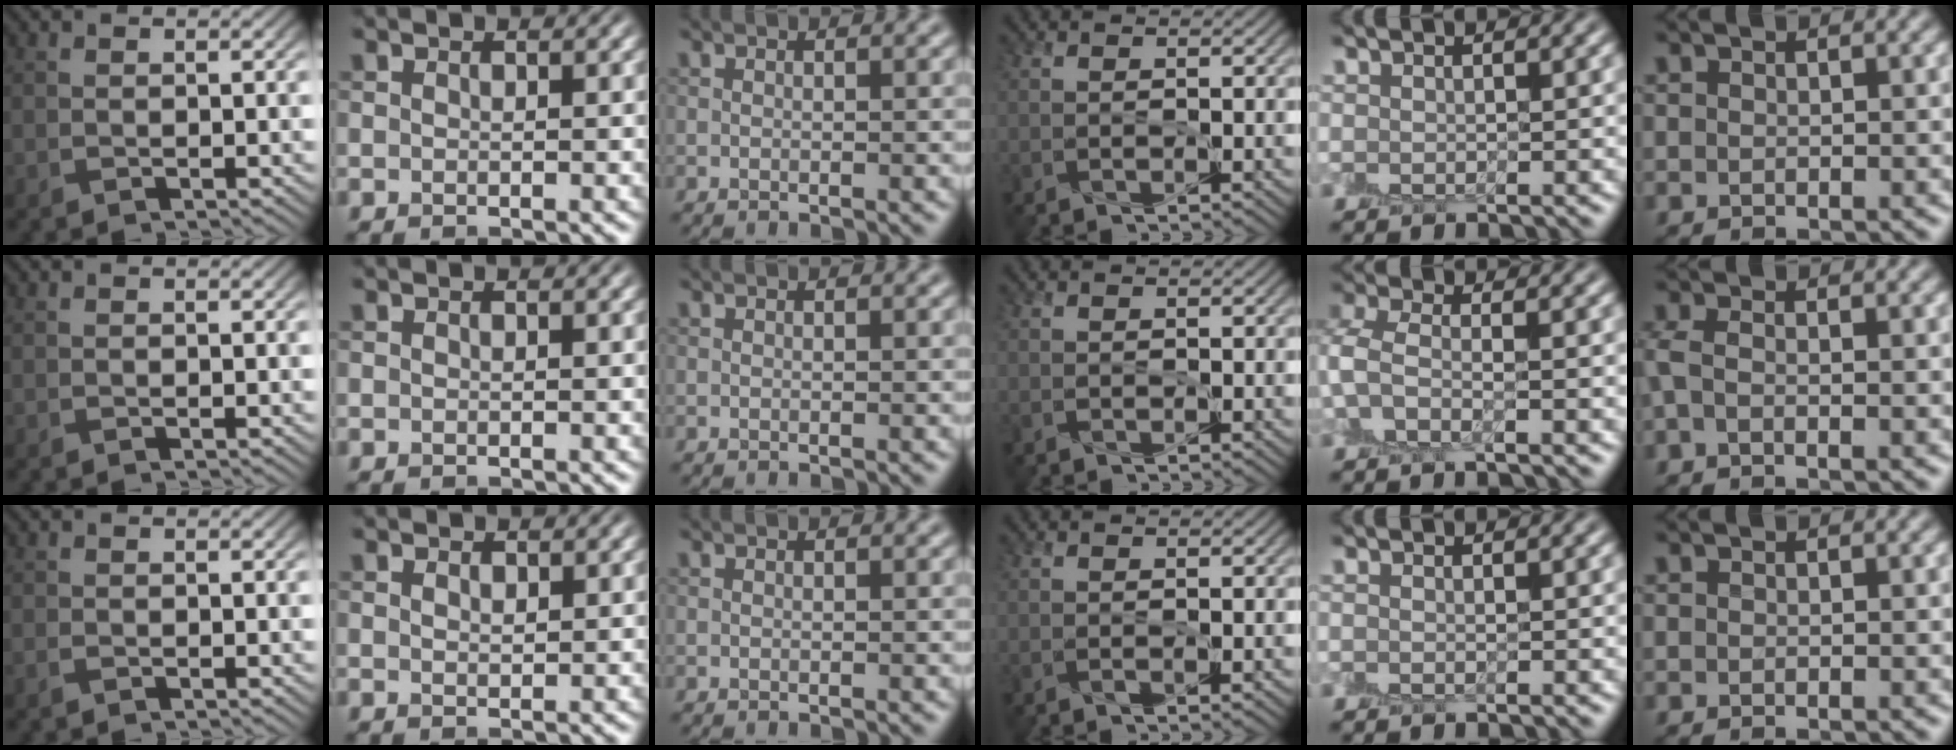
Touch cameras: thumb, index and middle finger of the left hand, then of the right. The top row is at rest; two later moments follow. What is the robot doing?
{"motion": "peel", "object": "small bumper sticker"}